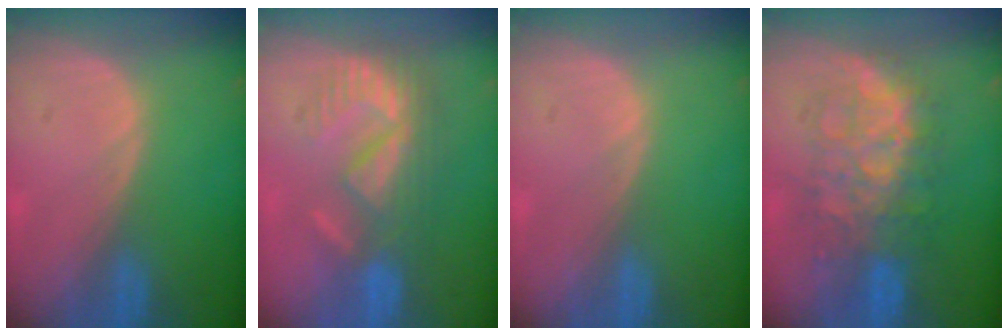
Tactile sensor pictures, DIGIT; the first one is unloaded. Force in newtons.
{"total": 9.2, "press": 8.0, "slide": 4.6}
{"total": 0.0}
{"total": 8.9, "press": 8.9, "slide": 0.5}